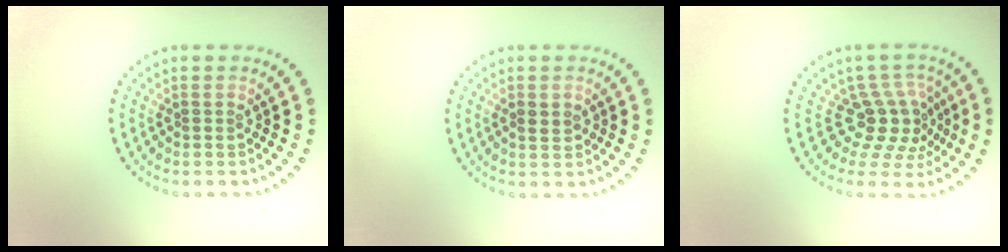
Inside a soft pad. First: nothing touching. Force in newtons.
{"total": 0.8, "press": 0.8, "slide": 0.3}
{"total": 3.8, "press": 2.7, "slide": 2.8}